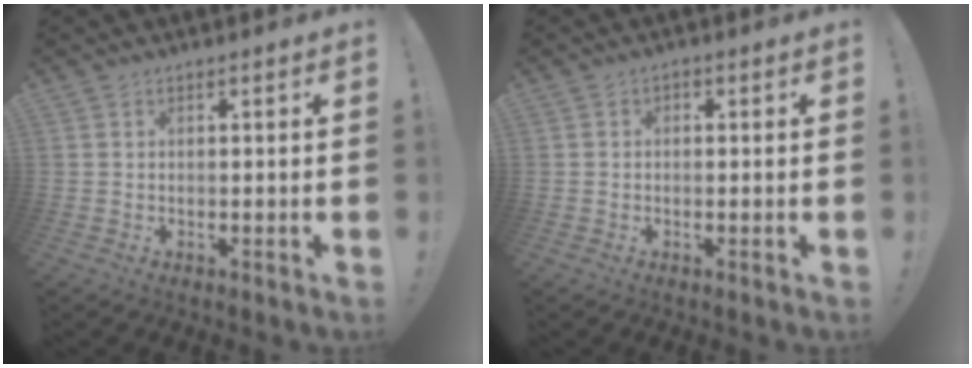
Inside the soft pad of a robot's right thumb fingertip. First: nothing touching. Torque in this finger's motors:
{"motor_torque": [0.05, 0.22, 0.36, -0.24, 0.00]}